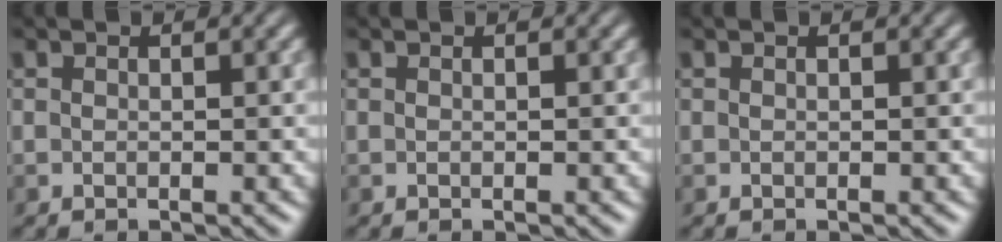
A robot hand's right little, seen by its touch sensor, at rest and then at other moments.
{"total": 0.0}
{"total": 0.0}